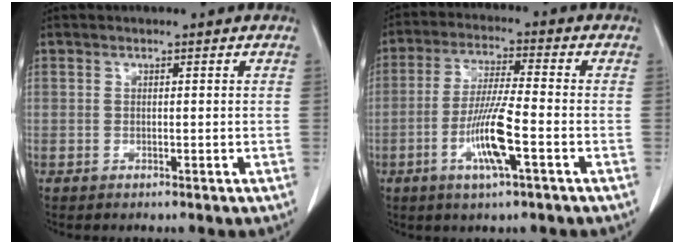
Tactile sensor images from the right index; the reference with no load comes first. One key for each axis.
{"total": 9.3, "fx": -3.3, "fy": 0.3, "fz": 8.7, "tx": -0.171, "ty": -0.010, "tz": -0.065}